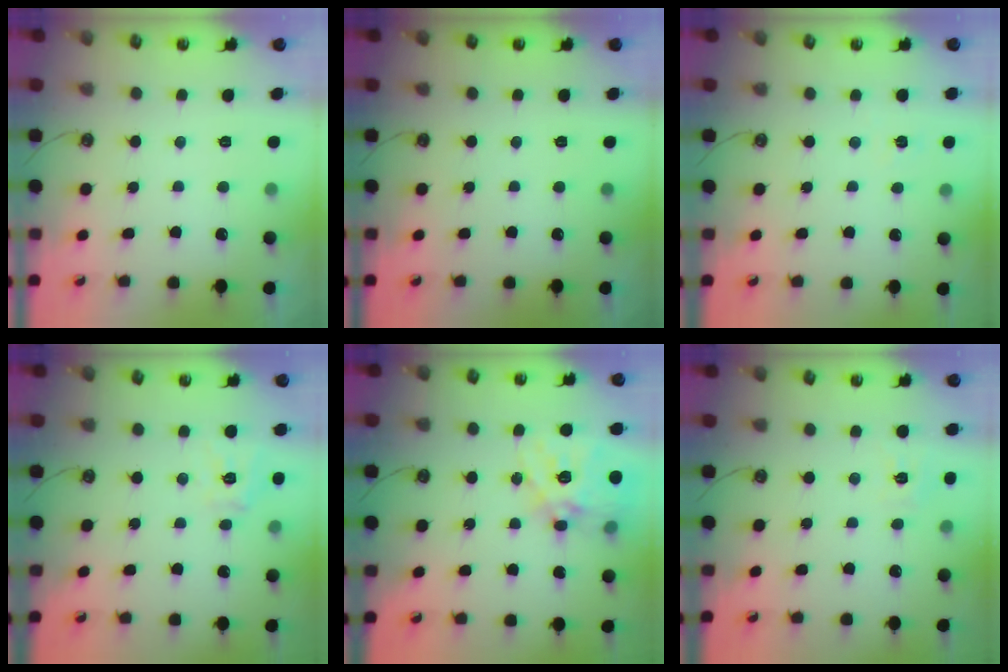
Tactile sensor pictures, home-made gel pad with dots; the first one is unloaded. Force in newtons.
{"total": 0.0}
{"total": 2.6, "press": 2.6, "slide": 0.2}
{"total": 10.9, "press": 10.8, "slide": 1.3}
{"total": 19.6, "press": 19.5, "slide": 1.9}
{"total": 6.7, "press": 6.7, "slide": 0.7}